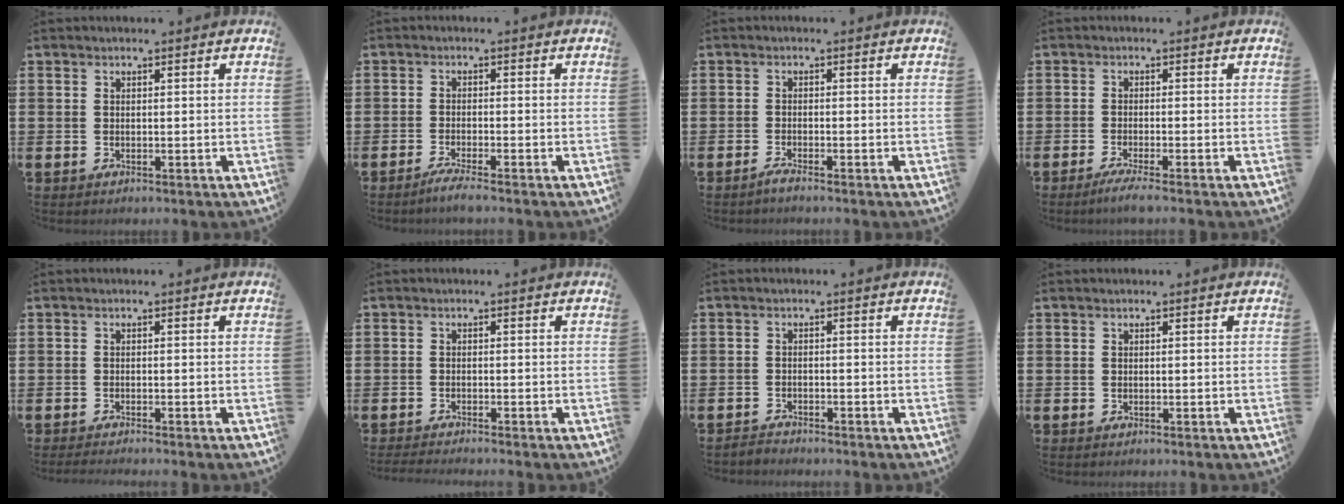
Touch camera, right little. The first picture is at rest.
{"total": 2.0, "force": [-1.4, 0.0, 1.4], "torque": [-0.023, 0.000, -0.025]}
{"total": 1.1, "force": [-0.8, 0.0, 0.7], "torque": [-0.012, -0.003, -0.014]}
{"total": 2.0, "force": [-1.2, 0.0, 1.6], "torque": [-0.024, -0.002, -0.023]}
{"total": 0.8, "force": [-0.7, -0.1, 0.4], "torque": [-0.006, -0.003, -0.013]}
{"total": 1.0, "force": [-0.9, -0.1, 0.4], "torque": [-0.006, -0.001, -0.017]}
{"total": 1.2, "force": [-1.1, 0.1, -0.1], "torque": [-0.002, 0.003, -0.024]}
{"total": 0.0}